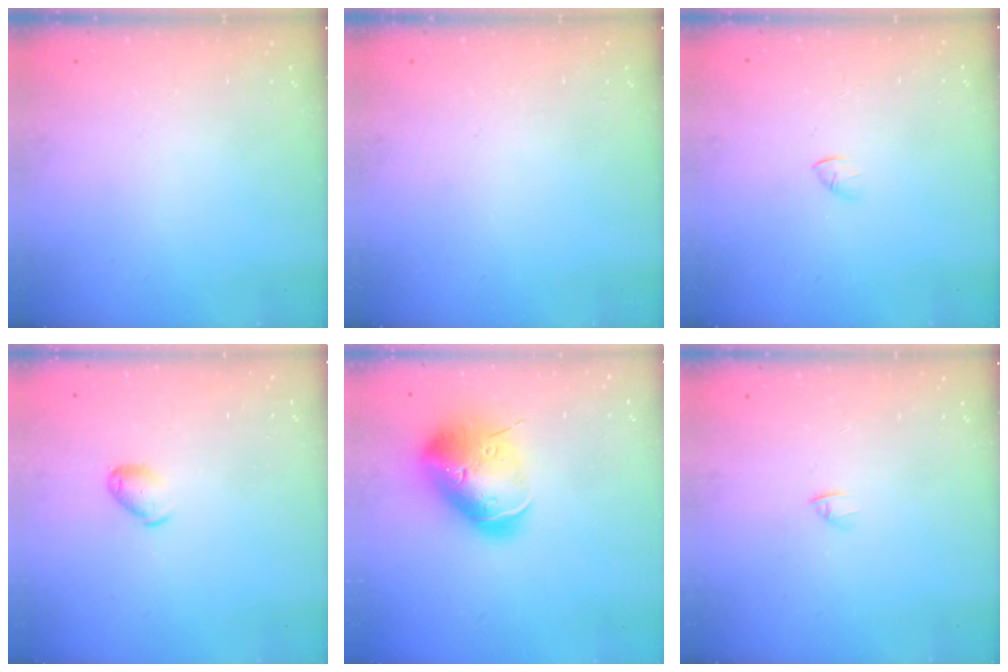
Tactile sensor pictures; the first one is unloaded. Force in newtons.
{"total": 0.0}
{"total": 1.5, "press": 1.4, "slide": 0.4}
{"total": 6.9, "press": 6.8, "slide": 1.2}
{"total": 21.2, "press": 20.9, "slide": 3.2}
{"total": 1.6, "press": 1.5, "slide": 0.4}